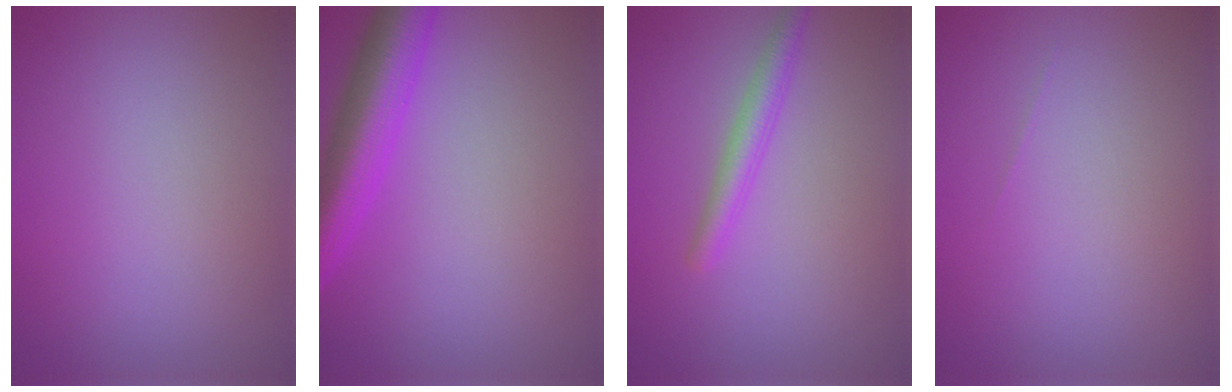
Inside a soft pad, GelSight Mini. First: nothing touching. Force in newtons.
{"total": 6.3, "press": 6.3, "slide": 0.2}
{"total": 2.2, "press": 2.2, "slide": 0.1}
{"total": 0.0}